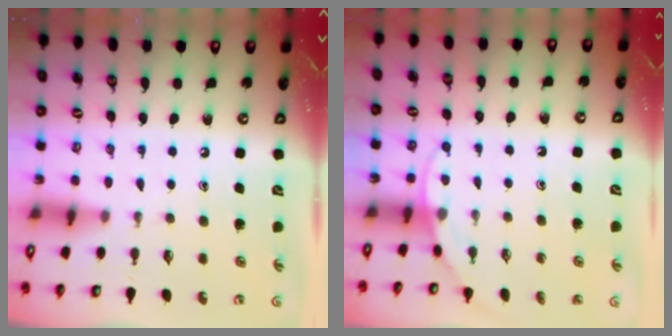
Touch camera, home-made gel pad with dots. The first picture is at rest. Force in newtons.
{"total": 6.4, "press": 6.4, "slide": 0.3}